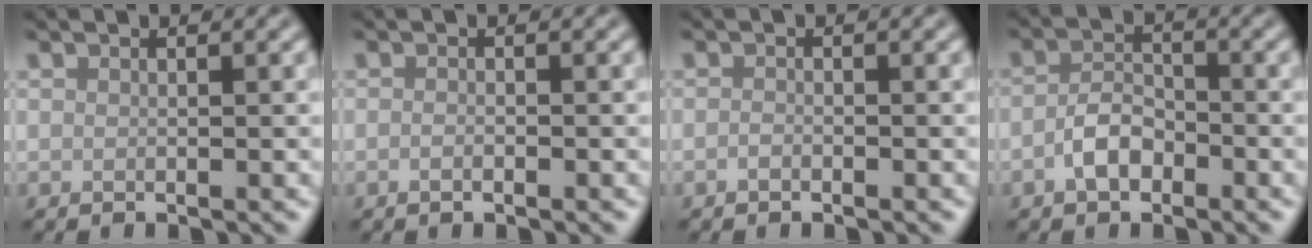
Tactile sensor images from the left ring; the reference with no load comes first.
{"total": 0.7, "force": [-0.4, 0.2, 0.5], "torque": [-0.010, -0.001, -0.007]}
{"total": 0.6, "force": [-0.4, 0.2, 0.3], "torque": [-0.007, 0.000, -0.009]}
{"total": 2.9, "force": [-1.4, 1.7, 1.8], "torque": [-0.034, 0.008, -0.032]}